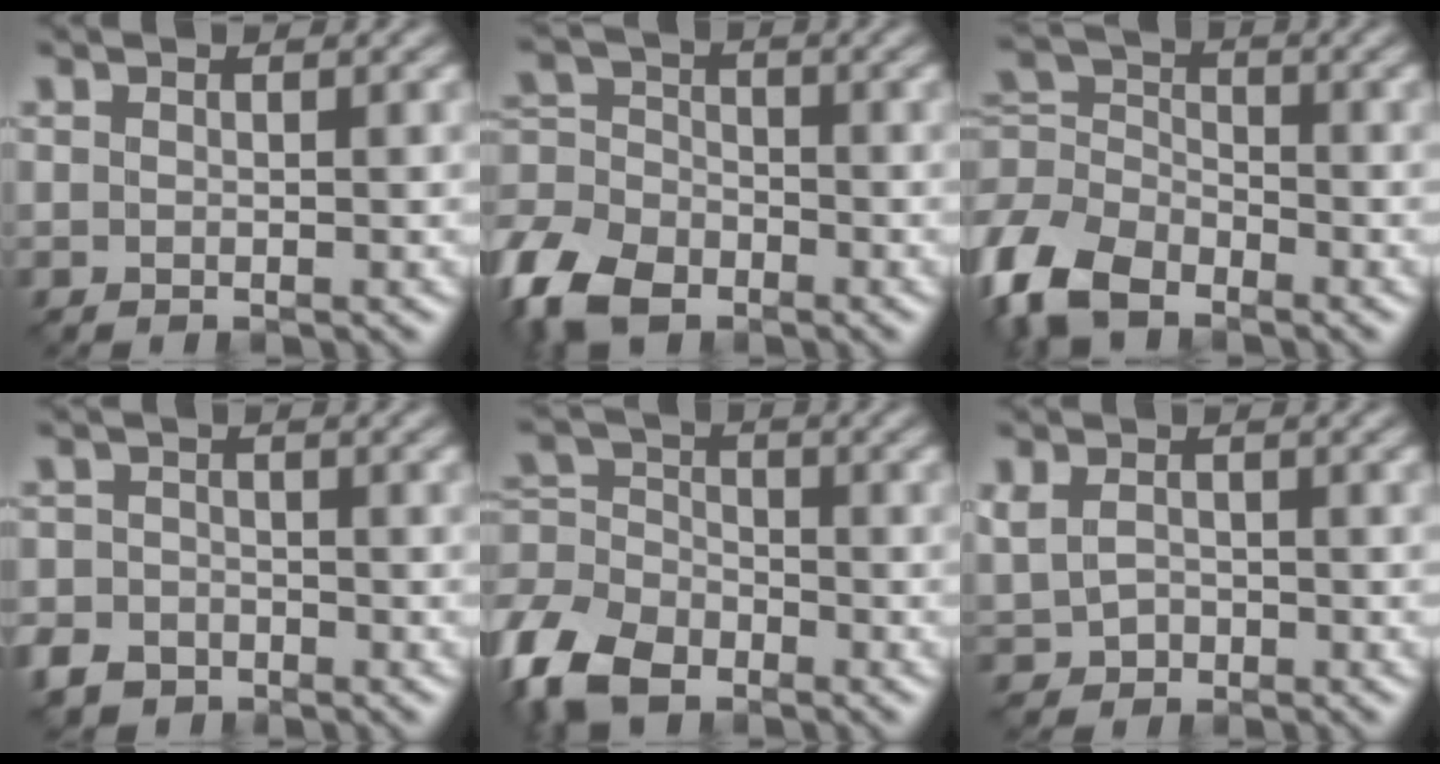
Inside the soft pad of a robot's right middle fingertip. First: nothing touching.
{"total": 8.6, "force": [-5.5, 5.0, 4.2], "torque": [-0.101, -0.012, -0.109]}
{"total": 7.0, "force": [-4.3, 4.2, 3.6], "torque": [-0.086, 0.003, -0.105]}
{"total": 3.6, "force": [-2.3, 2.6, 0.9], "torque": [-0.011, 0.002, -0.049]}
{"total": 7.7, "force": [-4.7, 4.6, 4.0], "torque": [-0.097, -0.005, -0.108]}
{"total": 2.3, "force": [-0.2, 1.9, 1.2], "torque": [-0.028, 0.001, -0.001]}